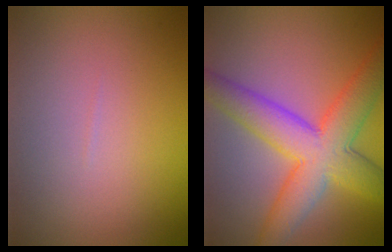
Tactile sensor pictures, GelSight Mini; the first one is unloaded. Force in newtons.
{"total": 8.3, "press": 8.3, "slide": 0.2}